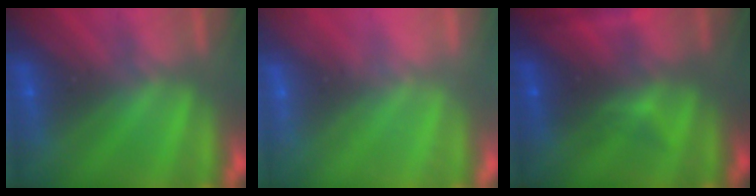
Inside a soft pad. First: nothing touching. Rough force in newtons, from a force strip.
{"total": 2.3}
{"total": 2.5}